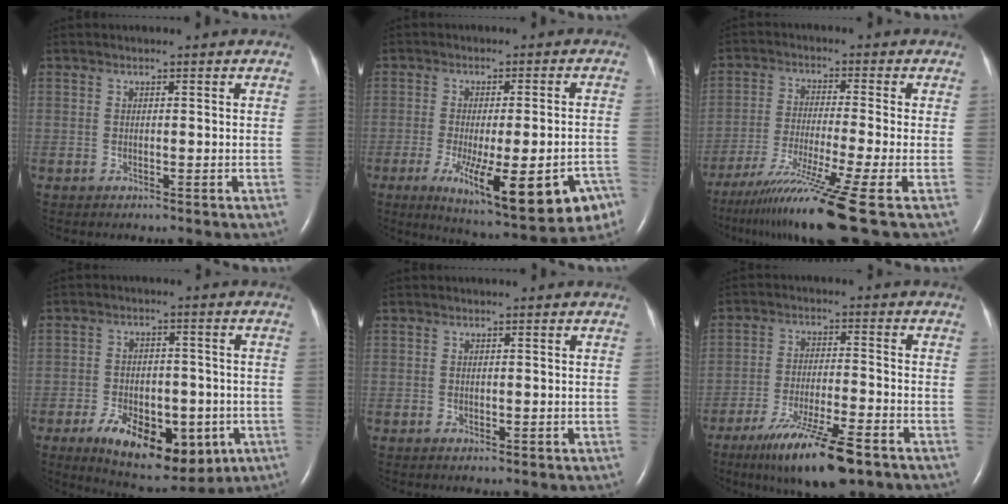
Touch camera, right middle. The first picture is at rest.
{"total": 18.9, "force": [-9.1, 4.6, 15.9], "torque": [-0.180, -0.016, -0.114]}
{"total": 14.2, "force": [-9.9, -2.6, 9.9], "torque": [-0.174, -0.050, -0.168]}
{"total": 15.3, "force": [-7.0, 7.8, 11.1], "torque": [-0.167, -0.003, -0.092]}
{"total": 0.8, "force": [-0.3, 0.4, 0.6], "torque": [-0.011, -0.001, -0.001]}
{"total": 12.9, "force": [-8.5, 1.8, 9.5], "torque": [-0.171, -0.032, -0.142]}